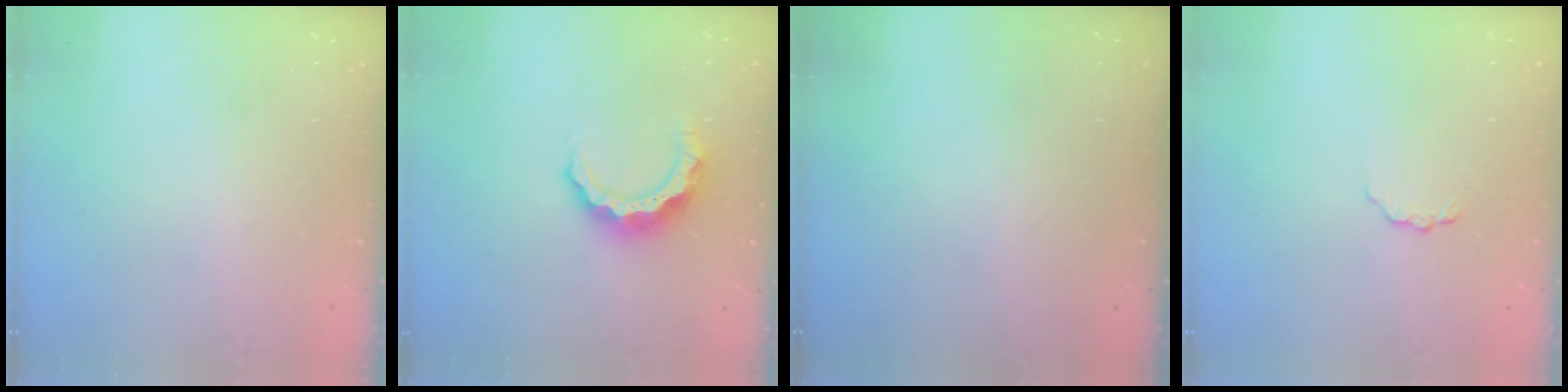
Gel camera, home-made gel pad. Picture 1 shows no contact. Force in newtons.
{"total": 8.4, "press": 8.3, "slide": 0.8}
{"total": 0.0}
{"total": 3.3, "press": 3.3, "slide": 0.3}